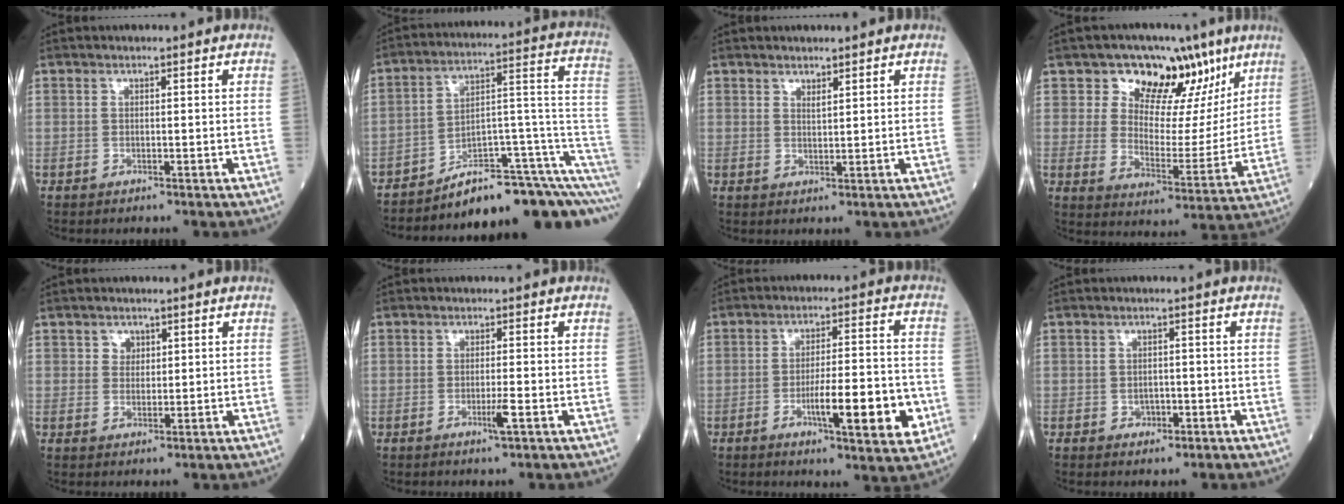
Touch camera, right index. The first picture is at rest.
{"total": 13.8, "force": [-9.7, 3.5, 9.2], "torque": [-0.085, 0.085, -0.140]}
{"total": 1.3, "force": [1.1, 0.2, 0.6], "torque": [-0.015, -0.005, 0.022]}
{"total": 12.7, "force": [7.9, 7.5, 6.4], "torque": [-0.076, 0.006, 0.125]}
{"total": 1.9, "force": [0.9, 1.5, 0.6], "torque": [-0.004, -0.001, 0.013]}
{"total": 2.2, "force": [-1.0, -0.2, 2.0], "torque": [-0.036, -0.004, -0.016]}
{"total": 11.3, "force": [-3.7, 1.5, 10.5], "torque": [-0.162, -0.005, -0.056]}
{"total": 1.9, "force": [-0.8, 1.3, 1.0], "torque": [-0.011, 0.005, -0.005]}